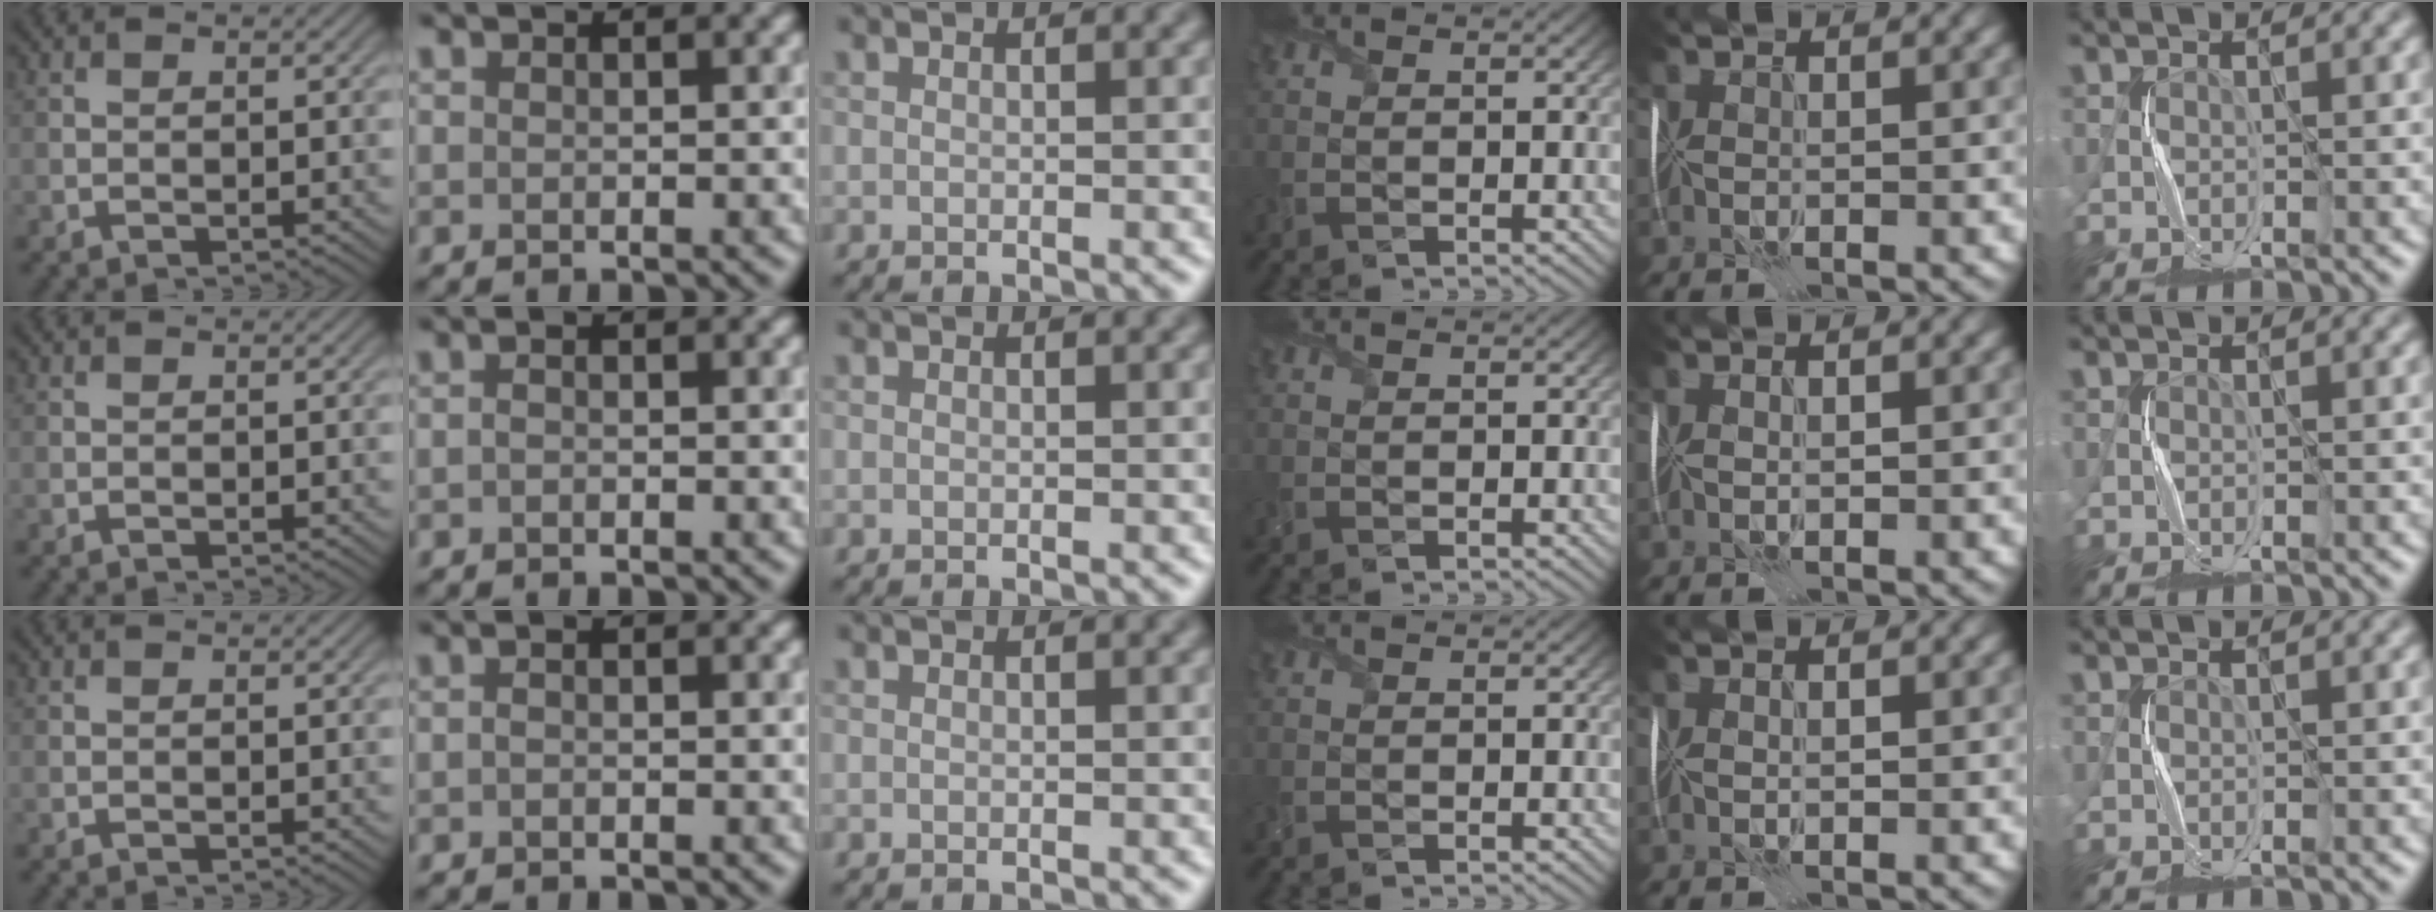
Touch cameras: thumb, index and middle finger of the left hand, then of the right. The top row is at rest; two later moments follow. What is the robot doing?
{"motion": "fold", "object": "plastic wrap"}